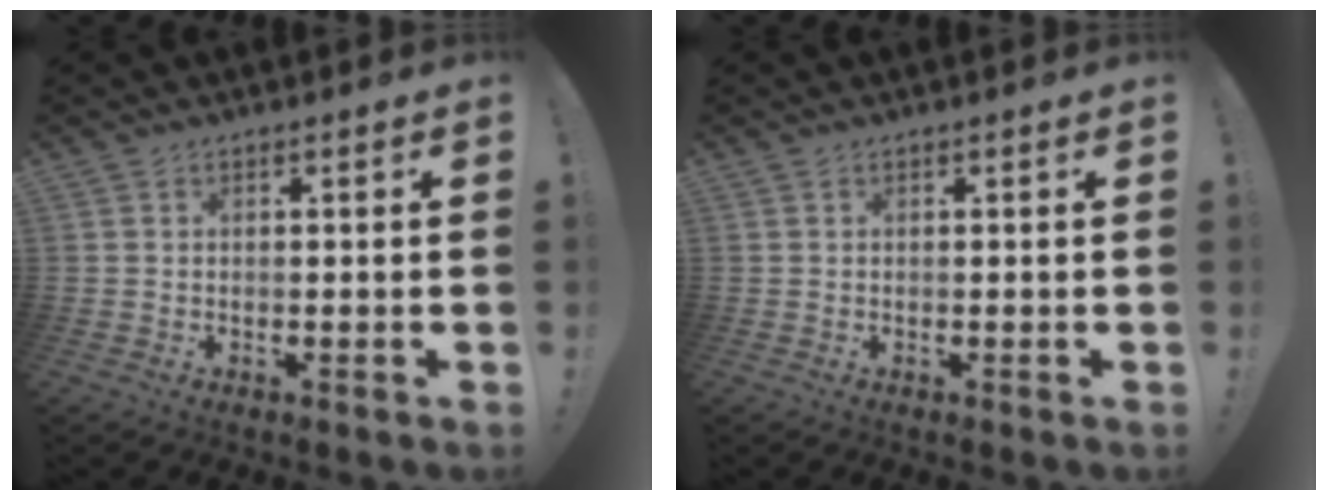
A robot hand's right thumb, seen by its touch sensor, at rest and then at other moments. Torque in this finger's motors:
{"motor_torque": [0.00, 0.00, -0.03, 0.01, 0.00]}